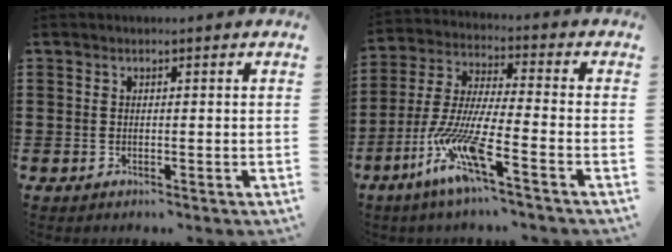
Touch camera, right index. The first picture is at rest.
{"total": 11.4, "force": [-7.2, 1.2, 8.8], "torque": [-0.205, -0.016, -0.147]}